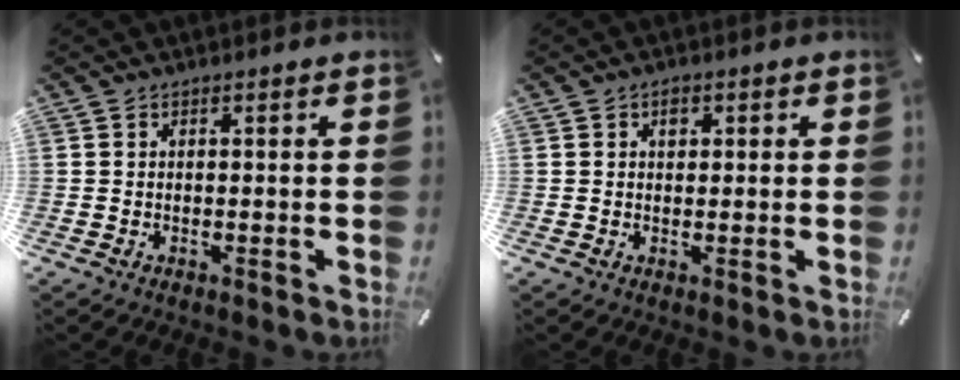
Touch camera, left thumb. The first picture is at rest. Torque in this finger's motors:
{"motor_torque": [0.29, 0.37, 0.25, -0.35, 0.06]}